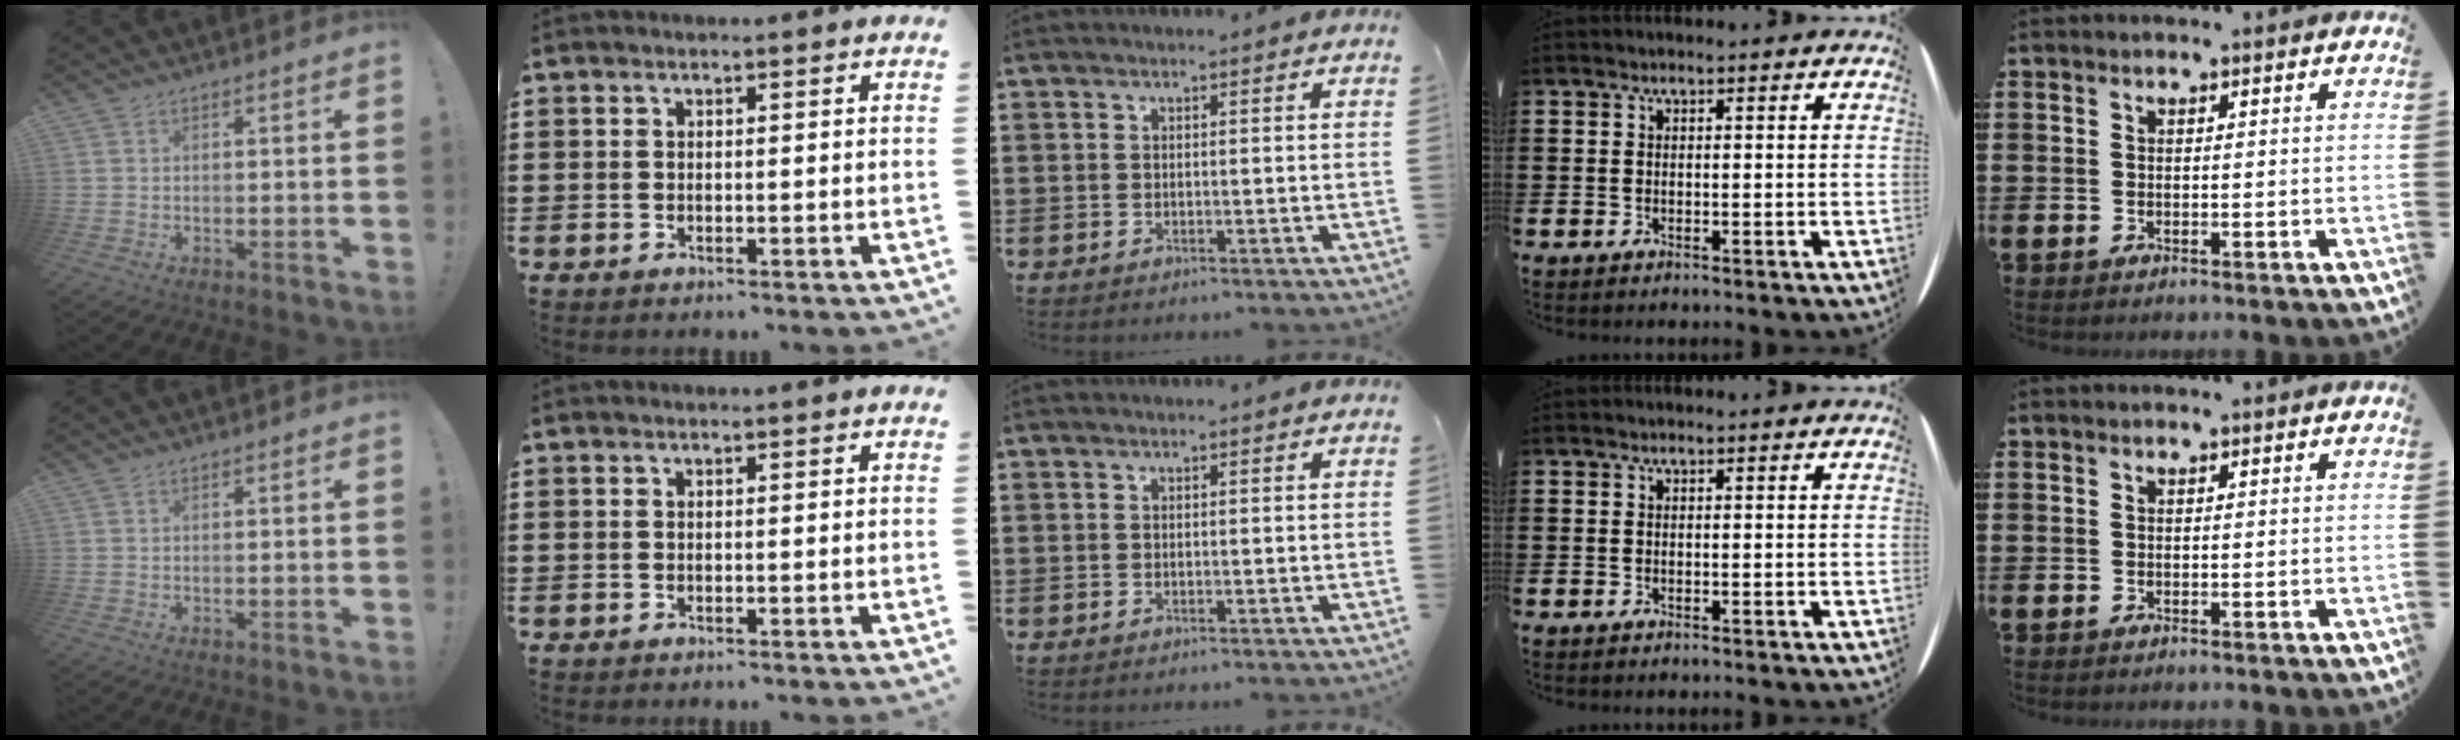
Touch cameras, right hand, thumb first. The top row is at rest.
{}